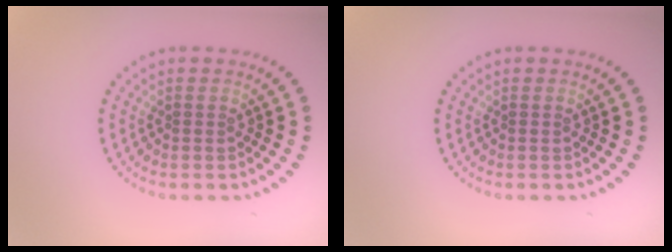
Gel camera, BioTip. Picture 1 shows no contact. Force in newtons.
{"total": 0.0}